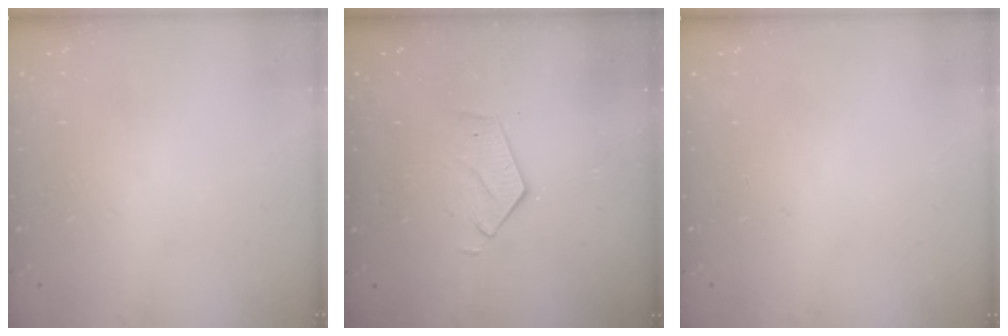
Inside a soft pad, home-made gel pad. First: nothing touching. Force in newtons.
{"total": 3.2, "press": 3.1, "slide": 0.2}
{"total": 0.0}